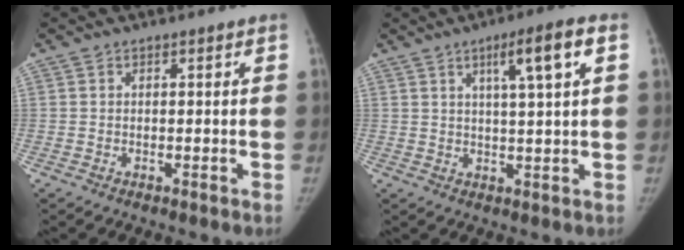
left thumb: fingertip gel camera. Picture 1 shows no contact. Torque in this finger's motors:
{"motor_torque": [0.84, 0.67, 0.92, -0.48, 0.21]}